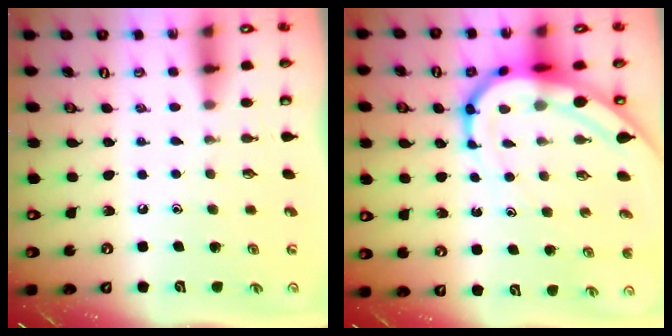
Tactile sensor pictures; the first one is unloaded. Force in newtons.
{"total": 11.0, "press": 10.9, "slide": 1.1}